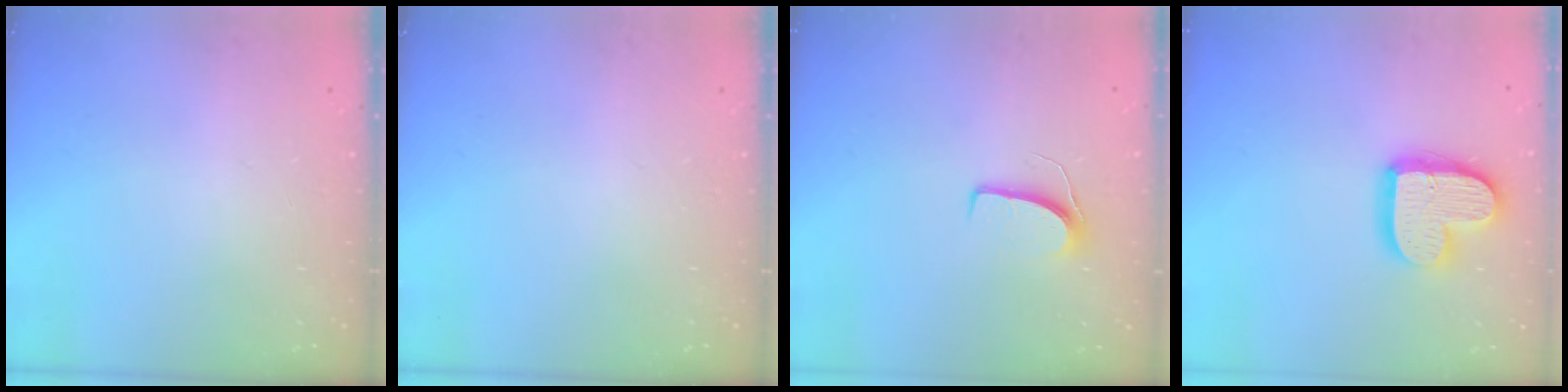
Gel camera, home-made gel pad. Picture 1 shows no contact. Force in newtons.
{"total": 0.0}
{"total": 6.6, "press": 6.6, "slide": 0.5}
{"total": 16.1, "press": 16.1, "slide": 1.3}